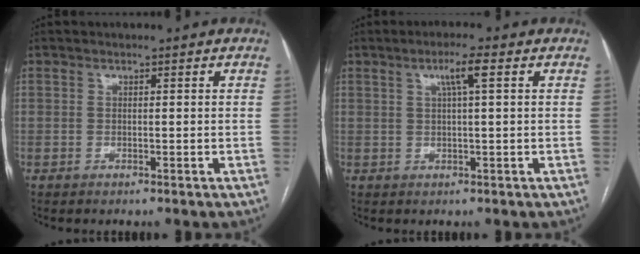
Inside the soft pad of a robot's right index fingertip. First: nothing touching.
{"total": 3.5, "force": [1.3, -0.2, 3.3], "torque": [-0.061, 0.005, 0.023]}